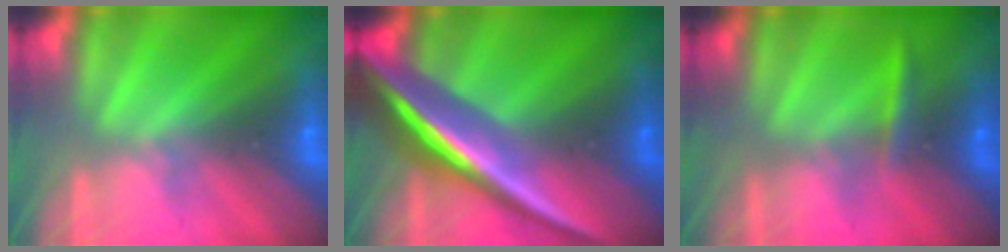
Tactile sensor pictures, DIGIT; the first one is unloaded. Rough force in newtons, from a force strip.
{"total": 7.2}
{"total": 2.4}